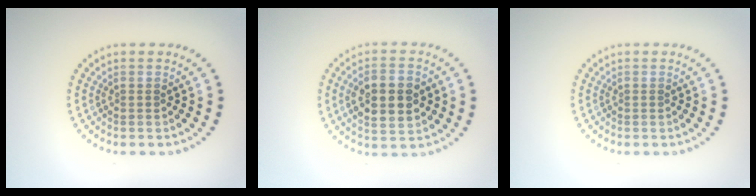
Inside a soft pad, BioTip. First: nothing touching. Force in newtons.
{"total": 5.6, "press": 5.5, "slide": 0.4}
{"total": 0.0}